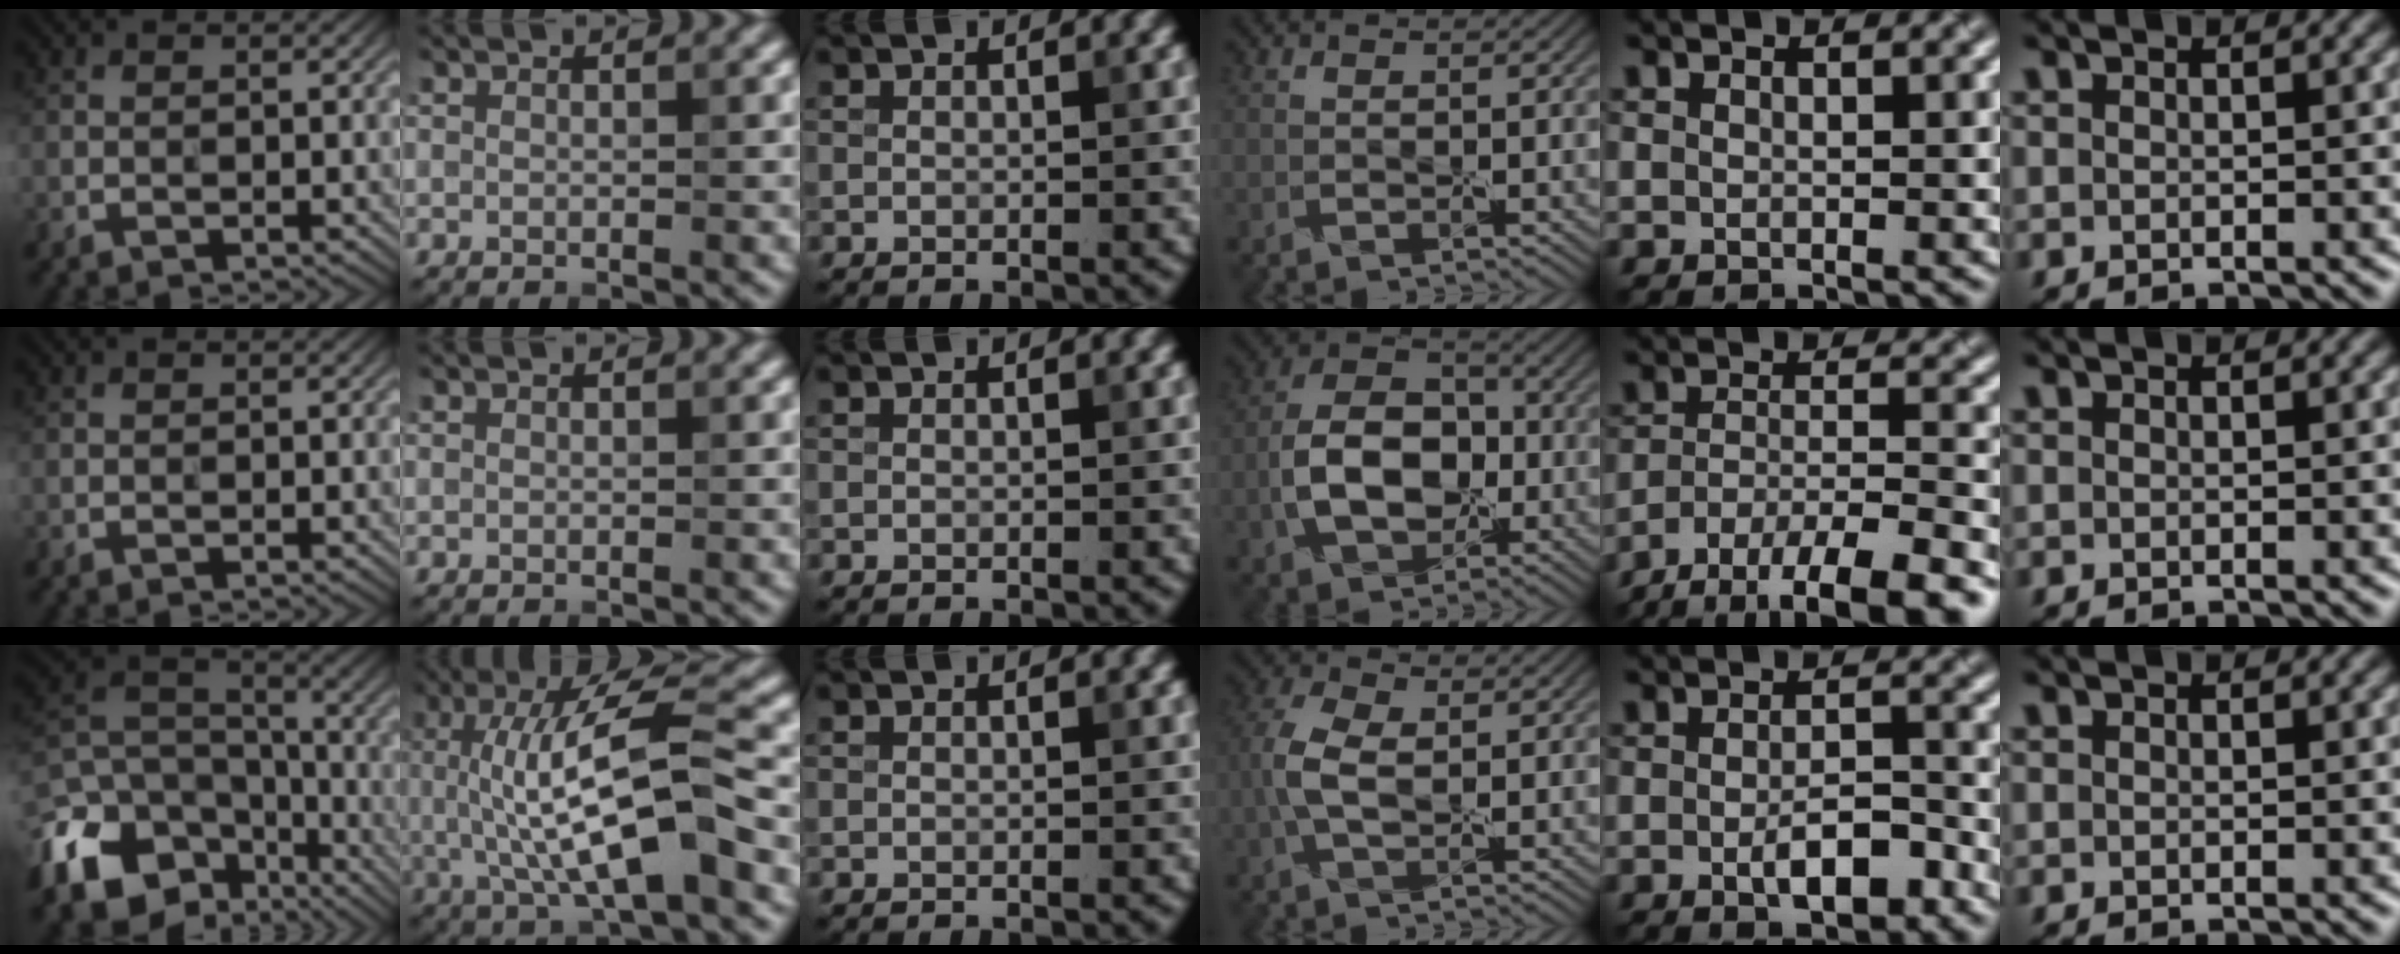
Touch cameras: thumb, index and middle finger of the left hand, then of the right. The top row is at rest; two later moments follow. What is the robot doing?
{"motion": "peel", "object": "shipping label"}